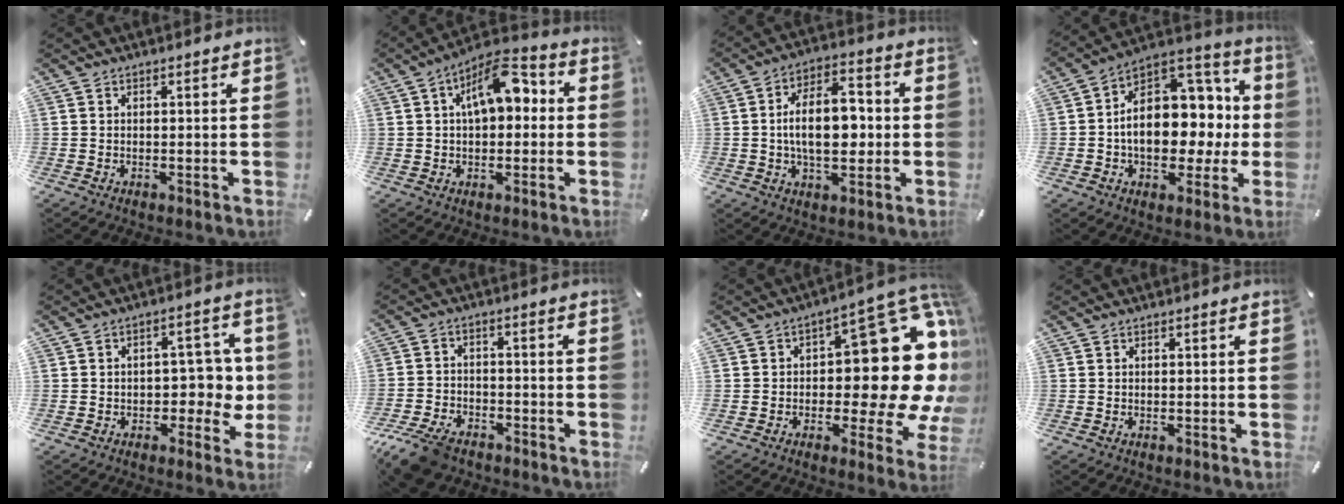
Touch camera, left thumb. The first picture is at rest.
{"total": 11.0, "force": [2.7, 6.2, 8.7], "torque": [-0.124, 0.000, 0.047]}
{"total": 13.5, "force": [-0.6, 8.0, 10.9], "torque": [-0.186, 0.005, -0.014]}
{"total": 17.0, "force": [-0.5, 12.4, 11.6], "torque": [-0.156, -0.009, -0.001]}
{"total": 8.1, "force": [-0.6, 6.0, 5.3], "torque": [-0.060, 0.008, -0.011]}
{"total": 9.1, "force": [-6.7, 4.8, 3.9], "torque": [-0.074, 0.035, -0.125]}
{"total": 25.1, "force": [2.9, 13.5, 21.0], "torque": [-0.258, -0.040, 0.059]}
{"total": 0.0}